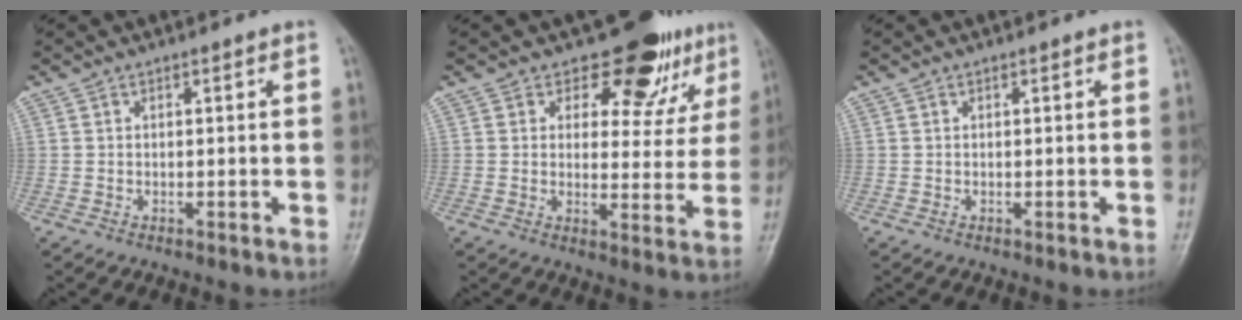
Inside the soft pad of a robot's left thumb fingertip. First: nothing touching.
{"total": 10.8, "force": [7.8, 6.3, 4.1], "torque": [-0.002, -0.049, 0.089]}
{"total": 0.0}